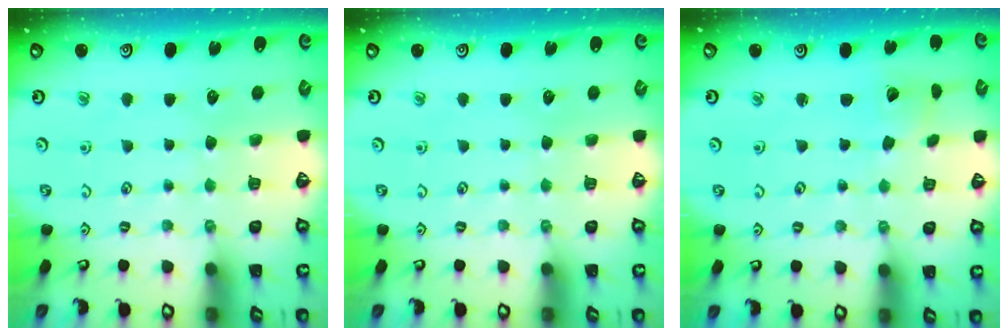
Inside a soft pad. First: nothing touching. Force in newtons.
{"total": 0.0}
{"total": 2.5, "press": 2.5, "slide": 0.3}